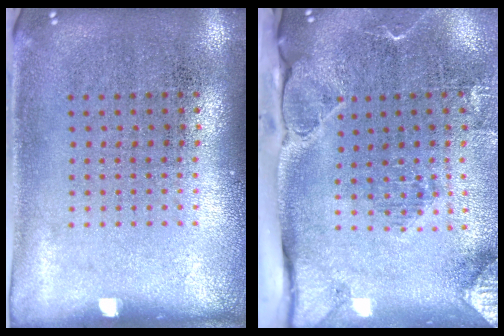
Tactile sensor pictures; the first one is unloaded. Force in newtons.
{"total": 3.0, "press": 2.3, "slide": 1.9}